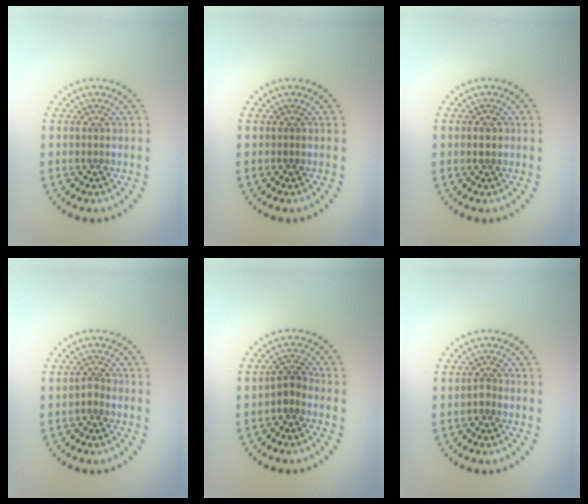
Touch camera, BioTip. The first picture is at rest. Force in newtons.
{"total": 0.0}
{"total": 1.2, "press": 1.2, "slide": 0.1}
{"total": 1.1, "press": 0.8, "slide": 0.7}
{"total": 1.6, "press": 1.3, "slide": 0.9}
{"total": 0.7, "press": 0.5, "slide": 0.5}